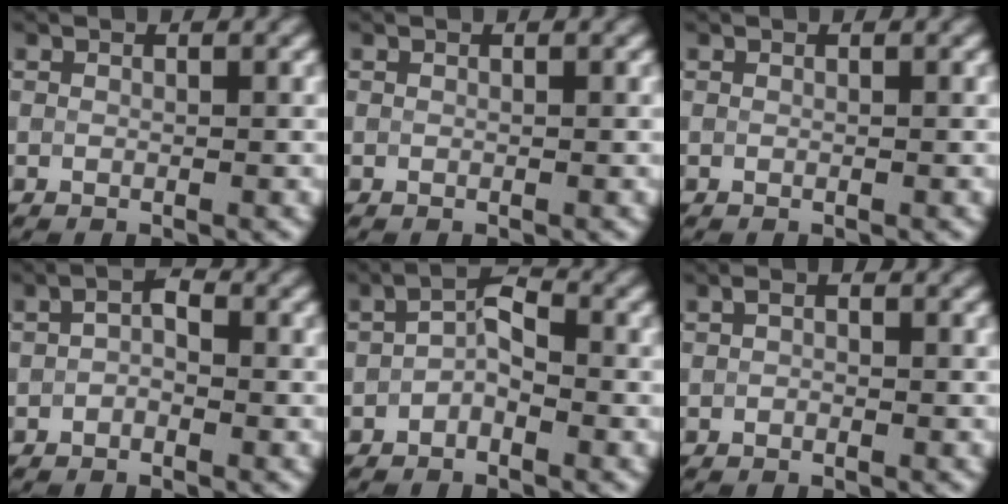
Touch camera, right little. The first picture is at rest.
{"total": 0.0}
{"total": 0.0}
{"total": 1.8, "force": [-0.4, 1.0, 1.4], "torque": [-0.024, 0.004, -0.012]}
{"total": 2.4, "force": [-0.9, 1.2, 1.9], "torque": [-0.033, 0.011, -0.022]}
{"total": 0.9, "force": [0.0, 0.6, 0.7], "torque": [-0.012, 0.001, -0.002]}